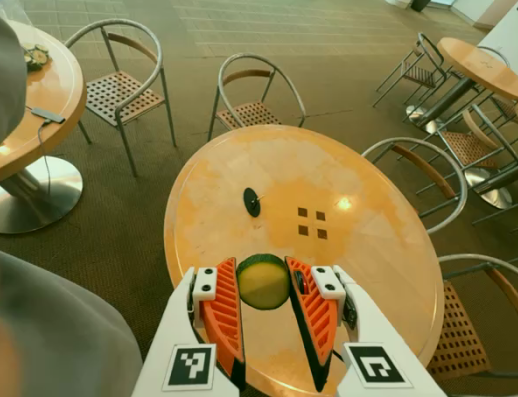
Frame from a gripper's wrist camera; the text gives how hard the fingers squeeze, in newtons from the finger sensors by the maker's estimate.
{"total": 8.1, "left": 8.1, "right": 8.1}